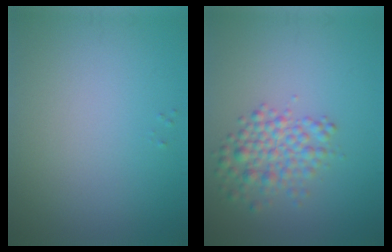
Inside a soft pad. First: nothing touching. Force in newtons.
{"total": 3.5, "press": 3.5, "slide": 0.1}